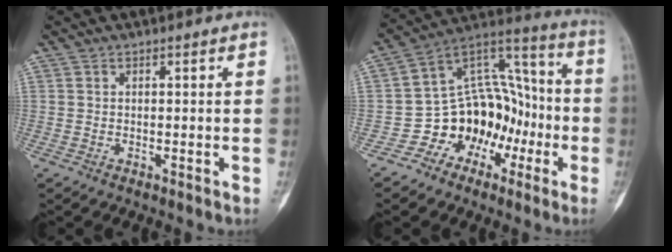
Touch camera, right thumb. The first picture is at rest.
{"total": 15.4, "force": [-6.2, 11.7, 7.8], "torque": [-0.062, 0.103, -0.108]}